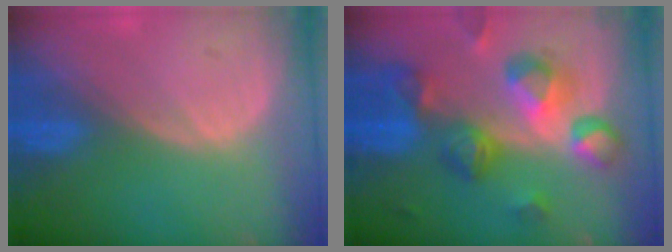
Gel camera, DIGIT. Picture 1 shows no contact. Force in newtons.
{"total": 10.6, "press": 9.4, "slide": 4.7}